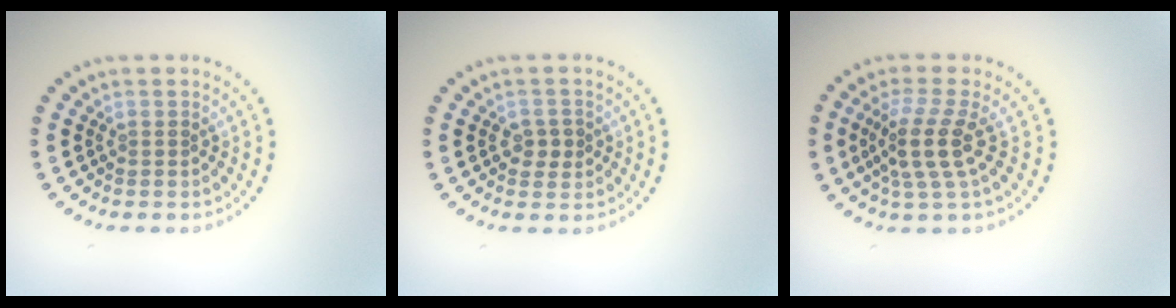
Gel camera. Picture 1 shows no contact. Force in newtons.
{"total": 1.9, "press": 1.8, "slide": 0.4}
{"total": 3.8, "press": 2.7, "slide": 2.6}